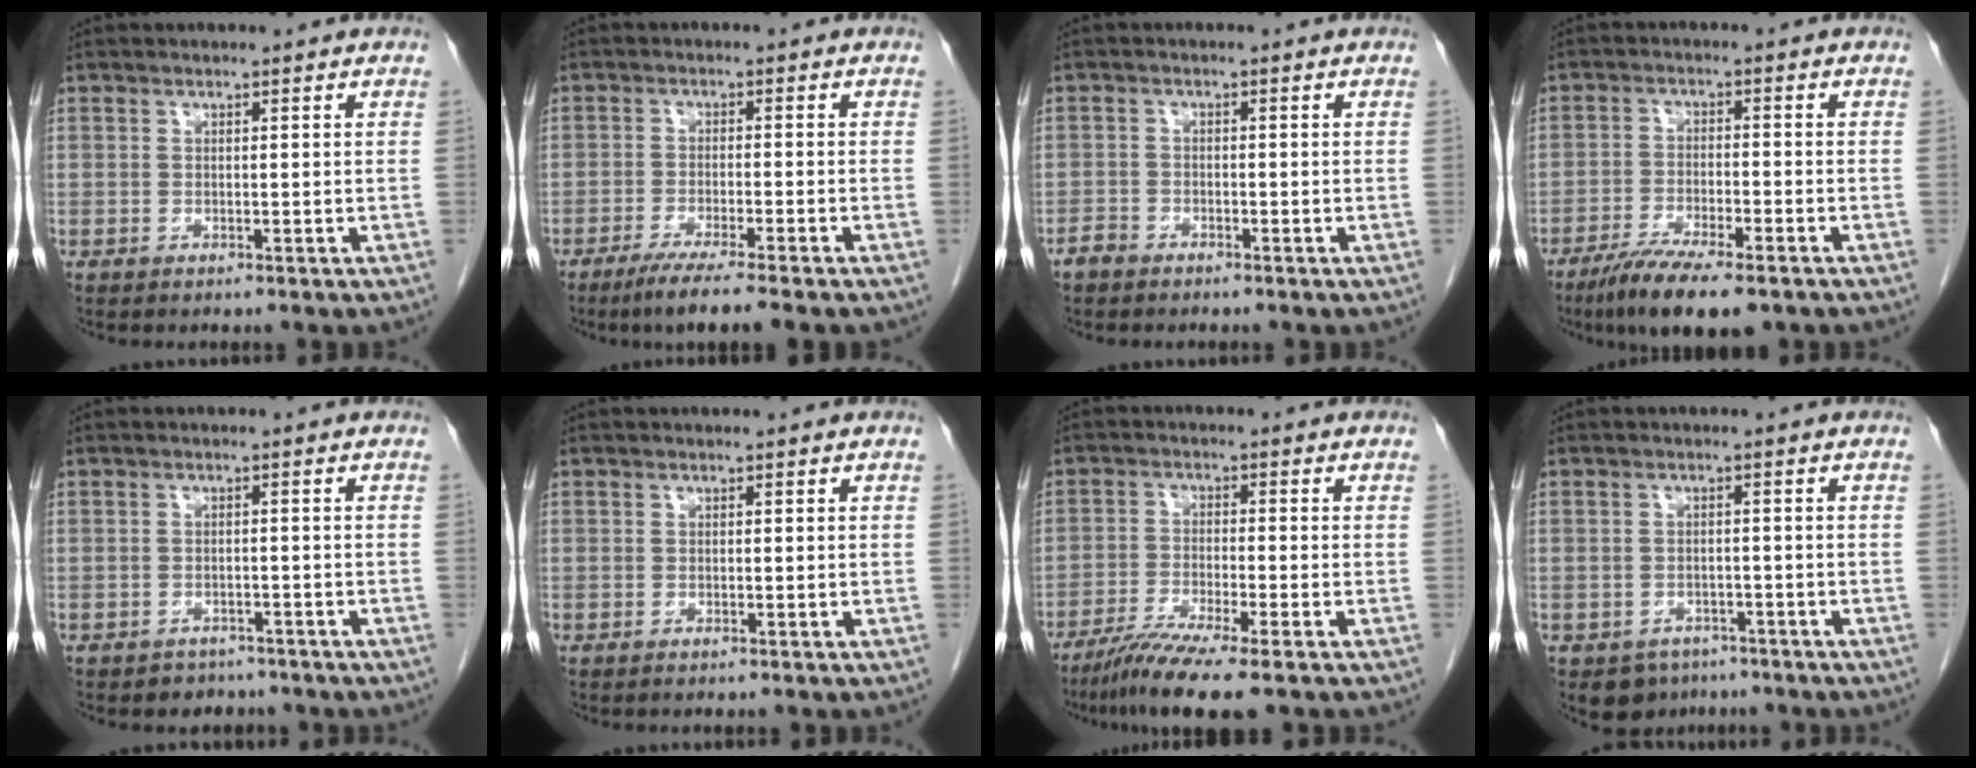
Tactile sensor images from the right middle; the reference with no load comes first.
{"total": 6.8, "force": [-5.2, -0.7, 4.4], "torque": [-0.068, -0.018, -0.087]}
{"total": 1.7, "force": [-1.5, 0.7, 0.3], "torque": [-0.010, 0.002, -0.028]}
{"total": 9.8, "force": [-7.1, 1.7, 6.6], "torque": [-0.111, -0.022, -0.115]}
{"total": 3.0, "force": [-2.4, 1.8, -0.1], "torque": [-0.011, 0.006, -0.034]}
{"total": 0.0}
{"total": 8.0, "force": [-6.0, -0.6, 5.3], "torque": [-0.092, -0.027, -0.105]}
{"total": 4.5, "force": [-3.2, 3.1, 0.5], "torque": [-0.005, 0.004, -0.043]}